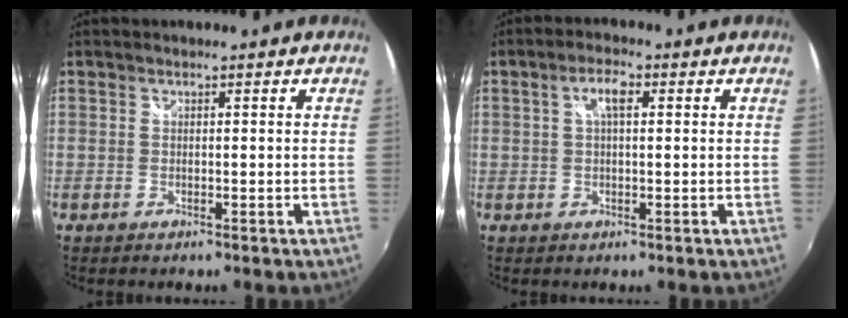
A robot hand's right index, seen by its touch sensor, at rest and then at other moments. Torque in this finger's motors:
{"motor_torque": [0.73, 0.15, 0.27, 0.07]}